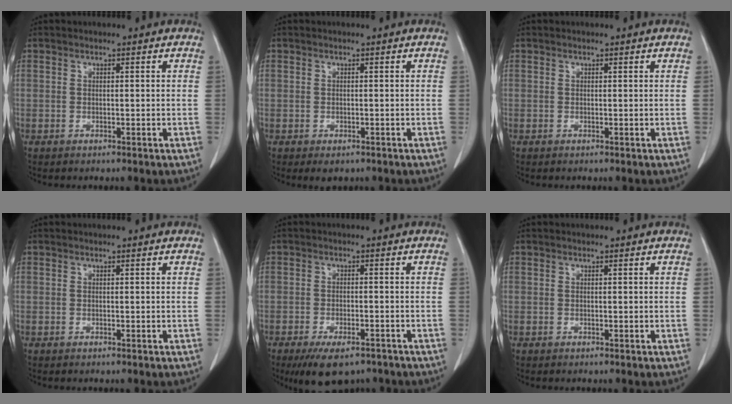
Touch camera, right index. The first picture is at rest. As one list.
[{"total": 1.8, "force": [-1.1, 1.2, 0.8], "torque": [-0.008, -0.001, -0.007]}, {"total": 0.0}, {"total": 0.0}, {"total": 8.4, "force": [-6.3, 3.2, 4.5], "torque": [-0.067, -0.006, -0.096]}, {"total": 0.0}]